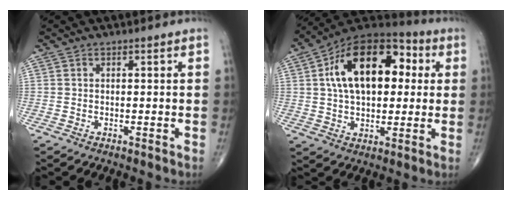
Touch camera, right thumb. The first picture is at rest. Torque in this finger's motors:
{"motor_torque": [0.30, 0.83, 1.23, -0.31, 0.15]}